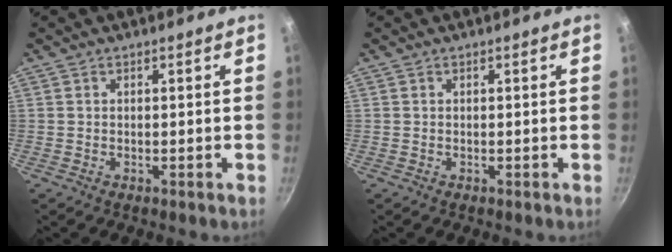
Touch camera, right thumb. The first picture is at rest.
{"total": 0.0}